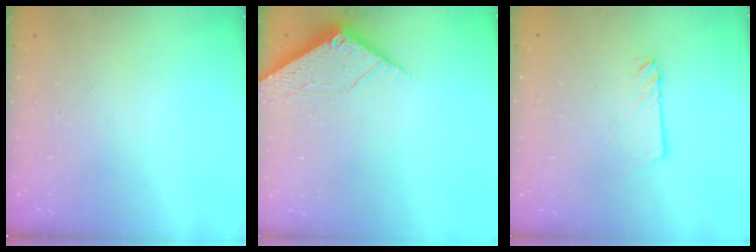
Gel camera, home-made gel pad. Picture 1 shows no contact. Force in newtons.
{"total": 6.1, "press": 6.1, "slide": 0.4}
{"total": 2.3, "press": 2.3, "slide": 0.2}